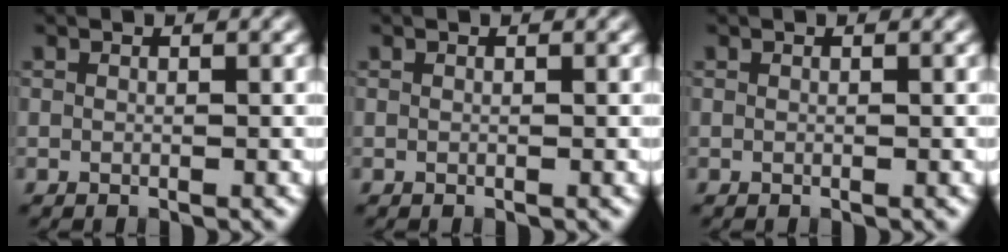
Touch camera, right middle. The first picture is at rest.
{"total": 0.0}
{"total": 0.0}